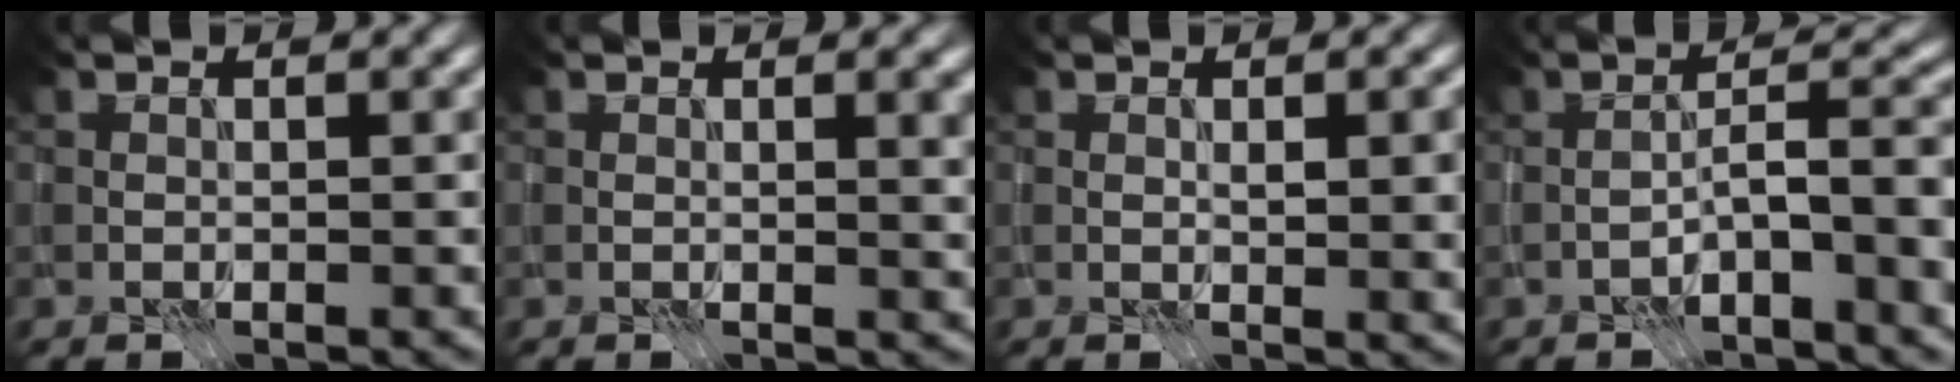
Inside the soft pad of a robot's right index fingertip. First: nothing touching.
{"total": 2.3, "force": [0.6, 0.6, 2.2], "torque": [-0.024, 0.001, 0.007]}
{"total": 3.7, "force": [0.0, 1.3, 3.4], "torque": [-0.055, -0.002, 0.002]}
{"total": 5.9, "force": [-2.0, 1.4, 5.4], "torque": [-0.081, 0.020, -0.039]}